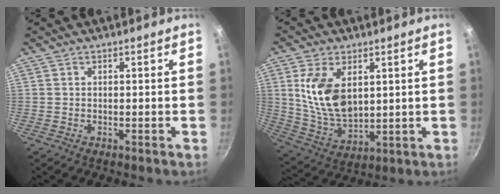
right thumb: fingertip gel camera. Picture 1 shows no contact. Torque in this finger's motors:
{"motor_torque": [0.14, 0.15, 1.08, 0.20, 0.13]}